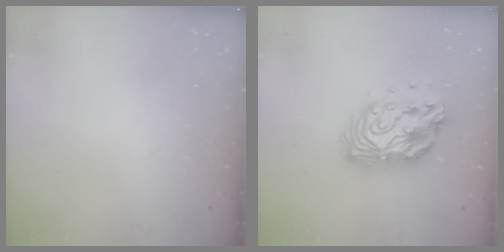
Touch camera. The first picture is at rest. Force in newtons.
{"total": 12.8, "press": 12.8, "slide": 0.9}